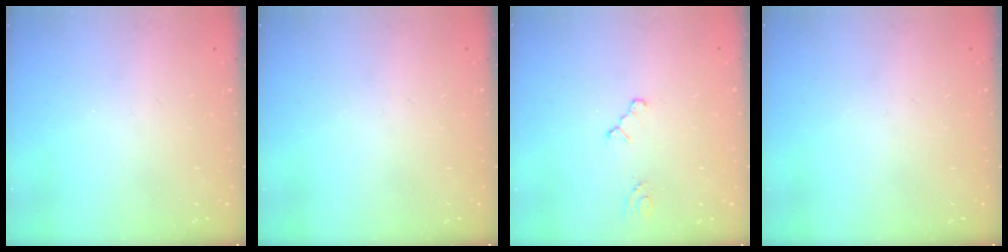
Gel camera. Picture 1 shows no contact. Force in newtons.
{"total": 0.0}
{"total": 2.0, "press": 2.0, "slide": 0.4}
{"total": 0.0}